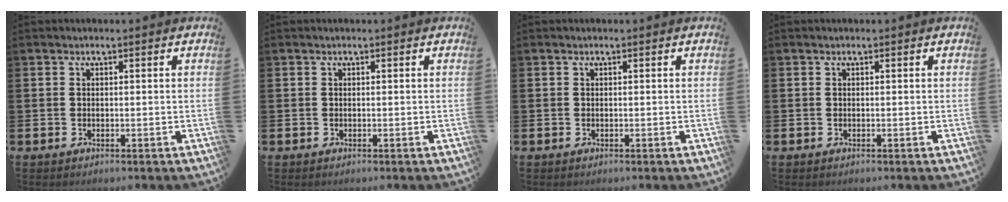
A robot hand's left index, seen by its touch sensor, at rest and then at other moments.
{"total": 0.0}
{"total": 0.0}
{"total": 0.0}